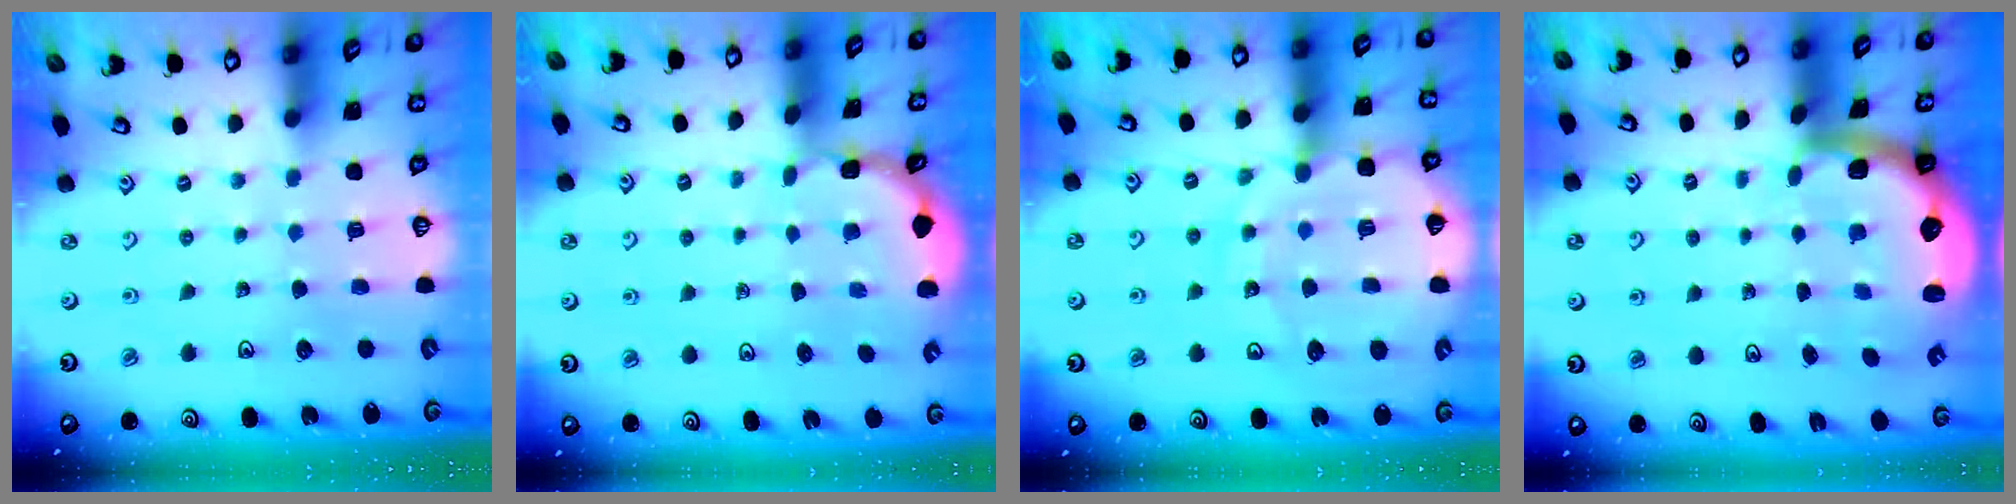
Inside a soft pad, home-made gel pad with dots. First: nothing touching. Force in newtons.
{"total": 1.6, "press": 1.6, "slide": 0.1}
{"total": 15.6, "press": 15.4, "slide": 1.9}
{"total": 2.8, "press": 2.5, "slide": 1.4}